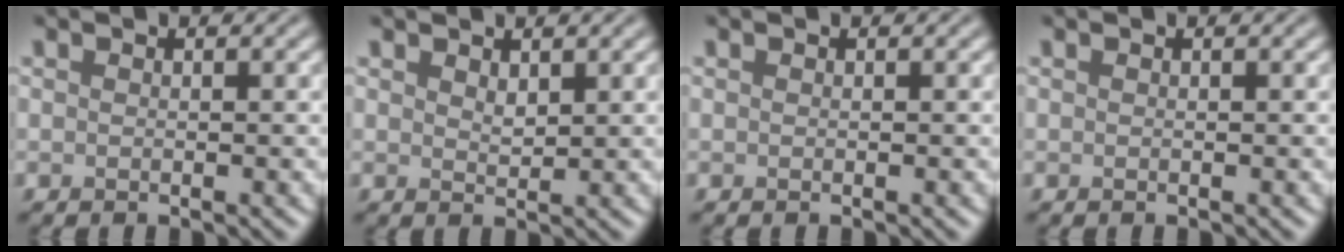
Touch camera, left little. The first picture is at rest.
{"total": 1.2, "force": [0.9, 0.6, 0.7], "torque": [-0.015, -0.001, 0.019]}
{"total": 0.0}
{"total": 0.0}